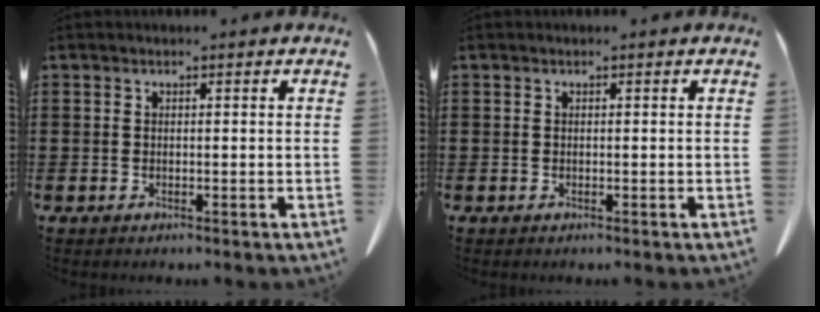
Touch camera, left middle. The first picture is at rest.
{"total": 0.0}